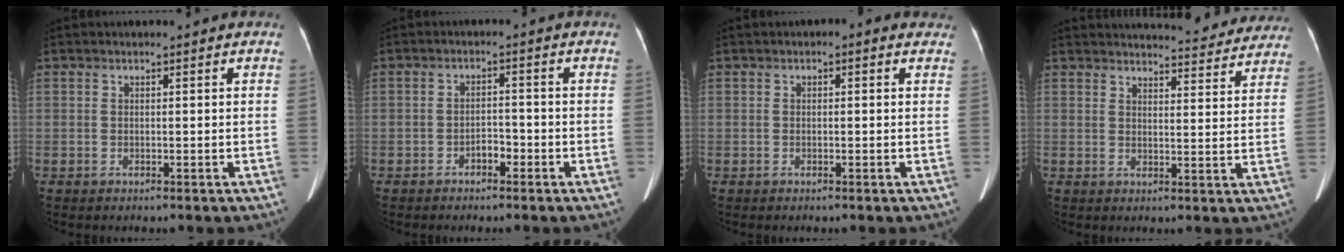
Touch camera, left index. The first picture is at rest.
{"total": 2.3, "force": [-1.5, 1.0, 1.3], "torque": [-0.018, 0.006, -0.027]}
{"total": 1.5, "force": [0.5, 0.7, 1.2], "torque": [-0.008, 0.013, -0.002]}
{"total": 17.8, "force": [17.0, 3.5, 4.0], "torque": [-0.028, -0.021, 0.187]}